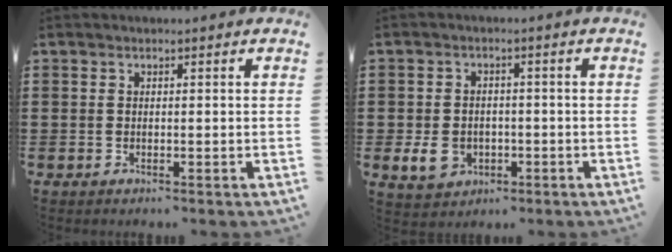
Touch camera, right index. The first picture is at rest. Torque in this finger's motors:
{"motor_torque": [1.08, 1.06, 0.16, 0.03]}